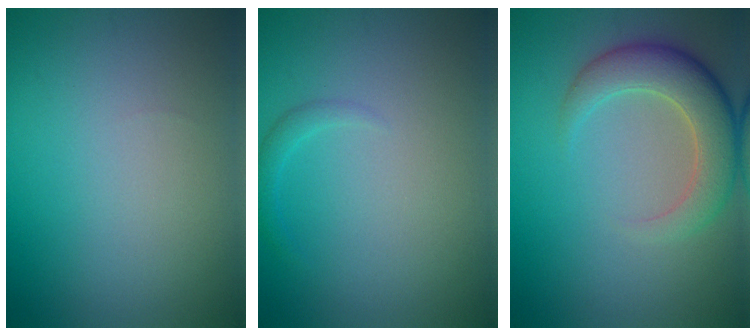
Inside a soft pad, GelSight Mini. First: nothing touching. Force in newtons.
{"total": 1.0, "press": 1.0, "slide": 0.1}
{"total": 5.2, "press": 5.2, "slide": 0.3}